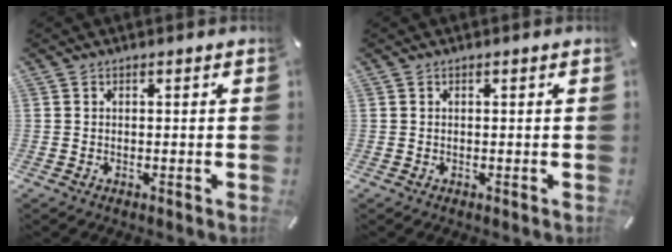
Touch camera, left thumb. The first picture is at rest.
{"total": 0.0}